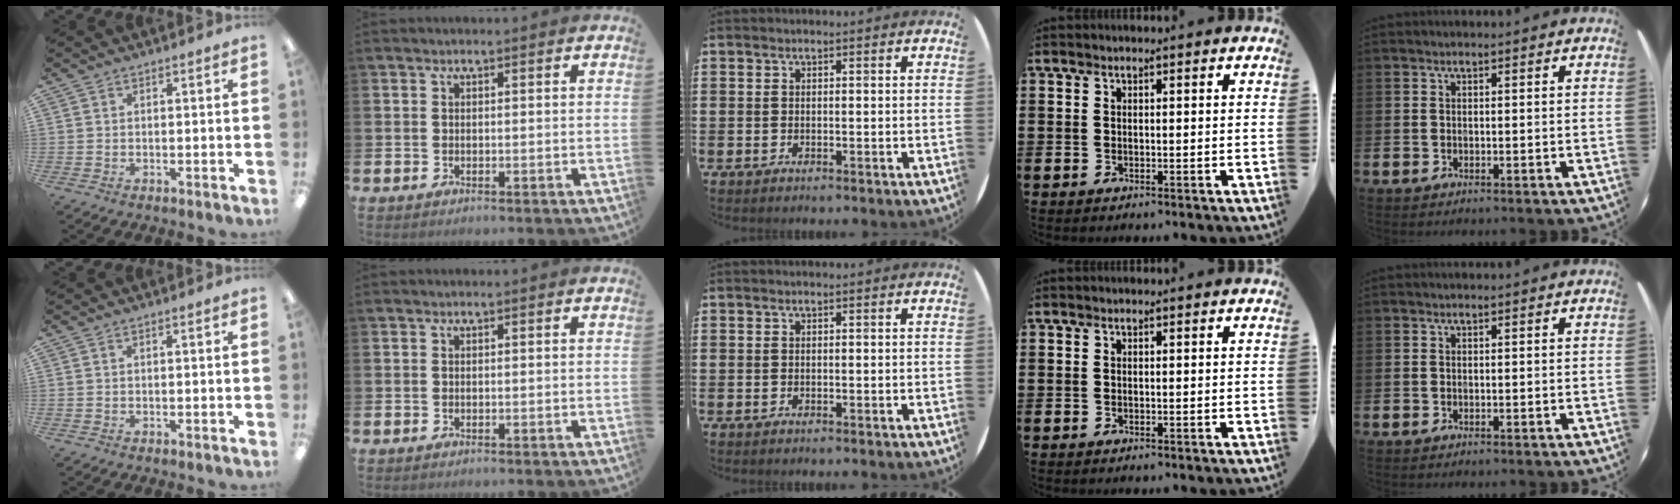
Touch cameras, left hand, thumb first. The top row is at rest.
{}